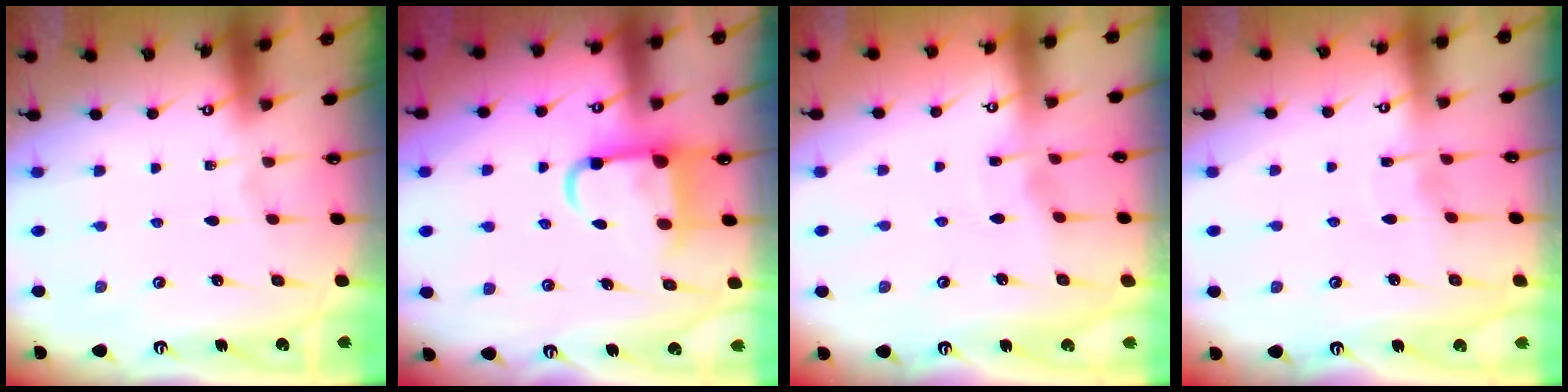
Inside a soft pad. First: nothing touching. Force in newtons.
{"total": 7.7, "press": 7.5, "slide": 1.3}
{"total": 2.9, "press": 2.9, "slide": 0.1}
{"total": 1.8, "press": 1.7, "slide": 0.3}